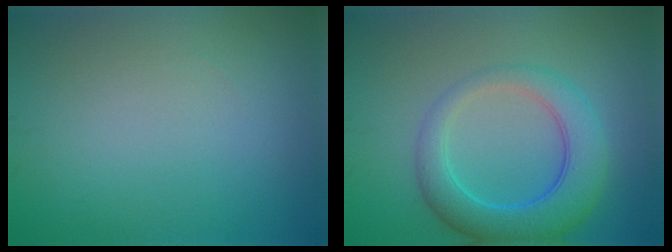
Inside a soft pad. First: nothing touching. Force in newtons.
{"total": 5.8, "press": 5.8, "slide": 0.4}